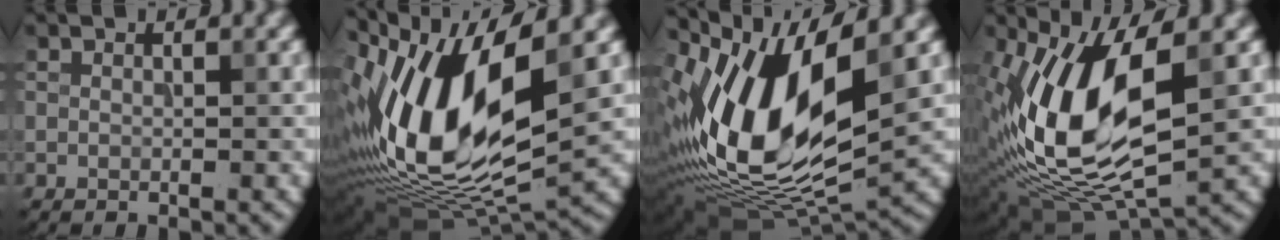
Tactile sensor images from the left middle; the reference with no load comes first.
{"total": 14.9, "force": [2.0, 7.0, 13.0], "torque": [-0.256, -0.009, 0.037]}
{"total": 13.6, "force": [2.5, 6.7, 11.6], "torque": [-0.230, -0.012, 0.045]}
{"total": 12.0, "force": [1.2, 5.5, 10.6], "torque": [-0.221, -0.010, 0.020]}